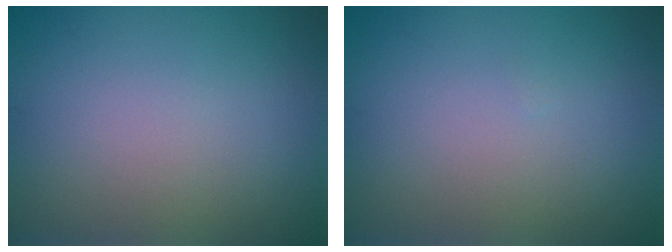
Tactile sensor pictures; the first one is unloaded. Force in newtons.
{"total": 0.0}